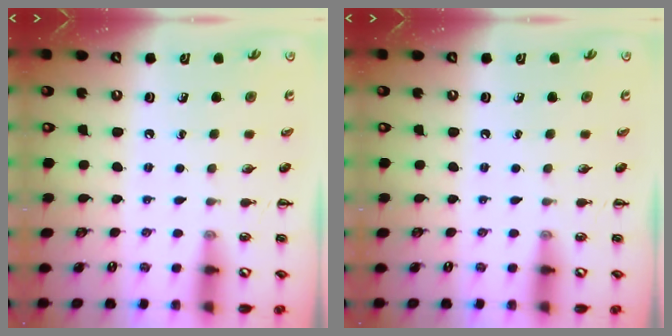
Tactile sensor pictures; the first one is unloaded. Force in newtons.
{"total": 0.0}